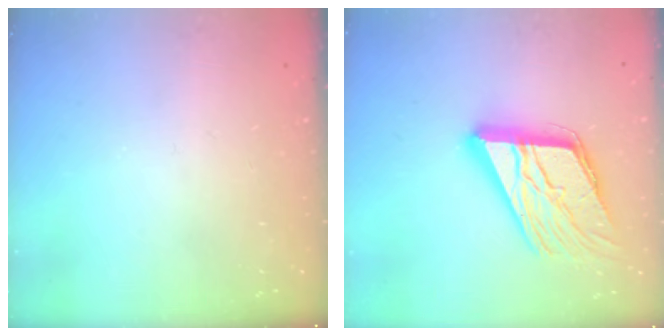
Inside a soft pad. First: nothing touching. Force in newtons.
{"total": 19.6, "press": 19.5, "slide": 1.9}